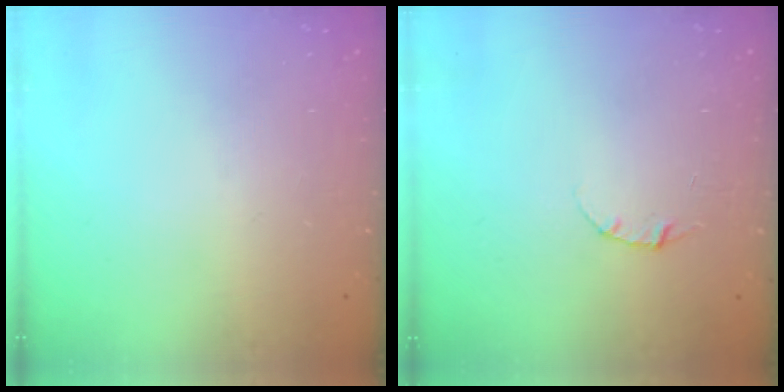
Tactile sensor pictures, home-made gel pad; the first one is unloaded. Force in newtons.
{"total": 3.3, "press": 3.2, "slide": 0.3}